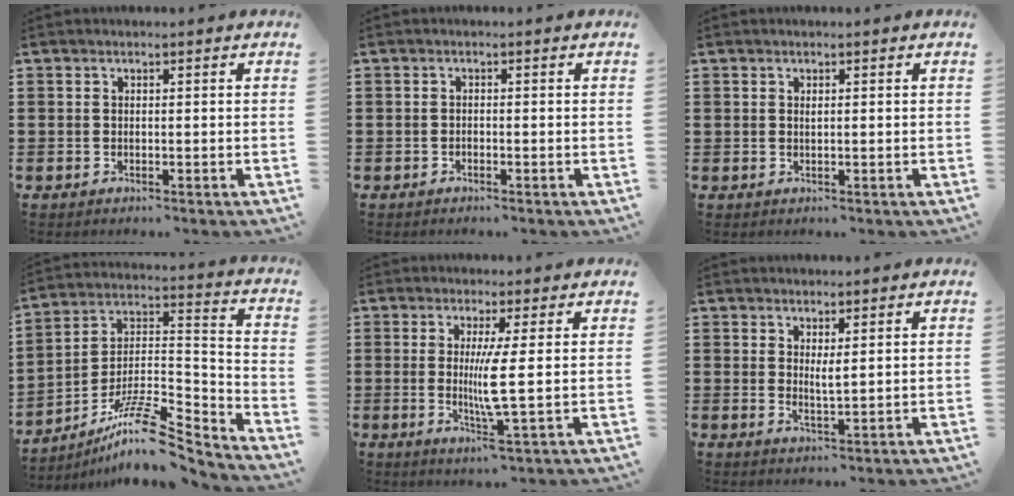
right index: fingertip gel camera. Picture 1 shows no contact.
{"total": 0.6, "force": [-0.5, 0.1, 0.3], "torque": [-0.008, -0.003, -0.010]}
{"total": 0.5, "force": [0.2, 0.1, 0.5], "torque": [-0.010, -0.001, 0.004]}
{"total": 12.1, "force": [-9.1, 2.9, 7.4], "torque": [-0.131, 0.019, -0.170]}
{"total": 6.3, "force": [0.1, -0.4, 6.3], "torque": [-0.131, -0.021, -0.006]}
{"total": 2.2, "force": [1.2, 0.3, 1.8], "torque": [-0.039, 0.001, 0.020]}